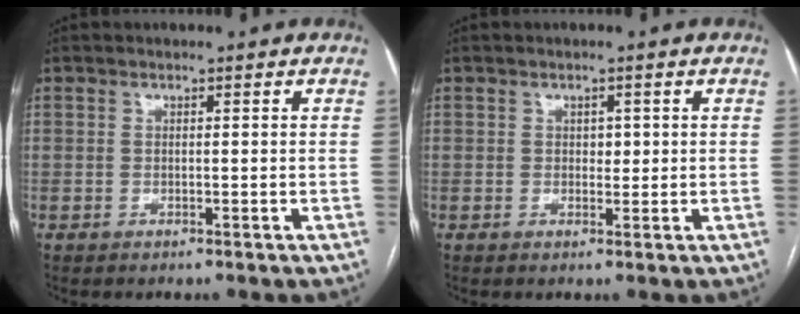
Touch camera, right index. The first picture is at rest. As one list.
[{"total": 1.4, "force": [0.2, 1.0, 1.0], "torque": [-0.009, 0.001, 0.003]}]